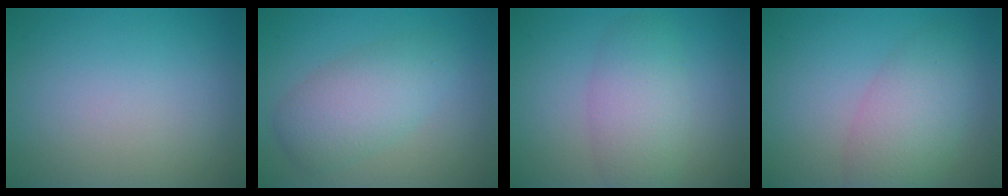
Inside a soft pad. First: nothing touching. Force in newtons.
{"total": 4.5, "press": 4.5, "slide": 0.1}
{"total": 4.2, "press": 4.2, "slide": 0.2}
{"total": 4.8, "press": 4.8, "slide": 0.2}